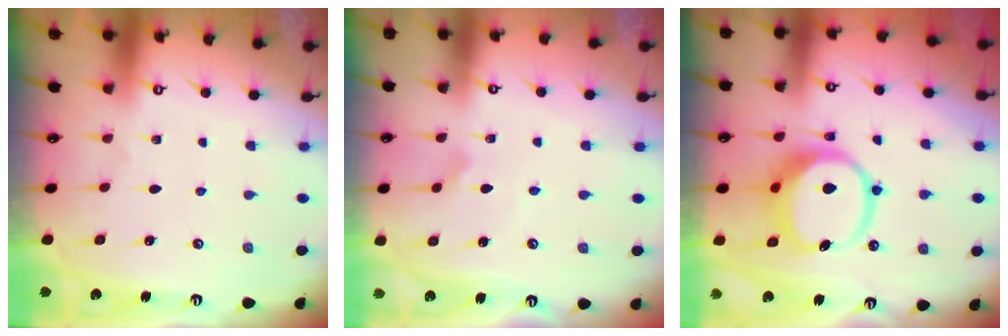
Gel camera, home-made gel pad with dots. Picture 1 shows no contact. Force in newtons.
{"total": 3.0, "press": 3.0, "slide": 0.3}
{"total": 11.2, "press": 11.1, "slide": 1.5}